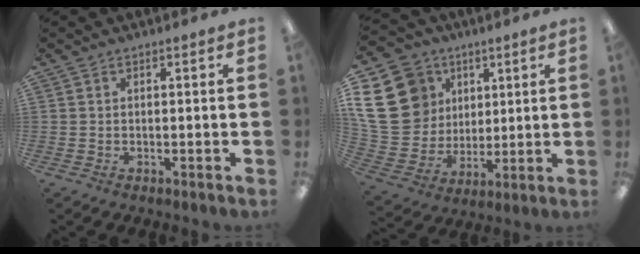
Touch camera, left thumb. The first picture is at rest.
{"total": 19.8, "force": [6.7, 16.6, 8.5], "torque": [-0.172, -0.015, 0.142]}